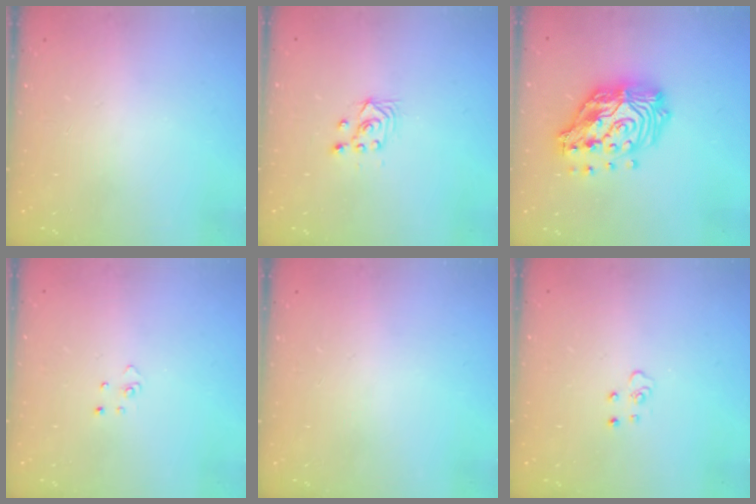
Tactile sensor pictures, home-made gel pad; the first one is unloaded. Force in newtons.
{"total": 3.6, "press": 3.3, "slide": 1.5}
{"total": 20.2, "press": 20.1, "slide": 2.1}
{"total": 2.7, "press": 2.7, "slide": 0.3}
{"total": 0.0}
{"total": 4.4, "press": 4.3, "slide": 0.3}